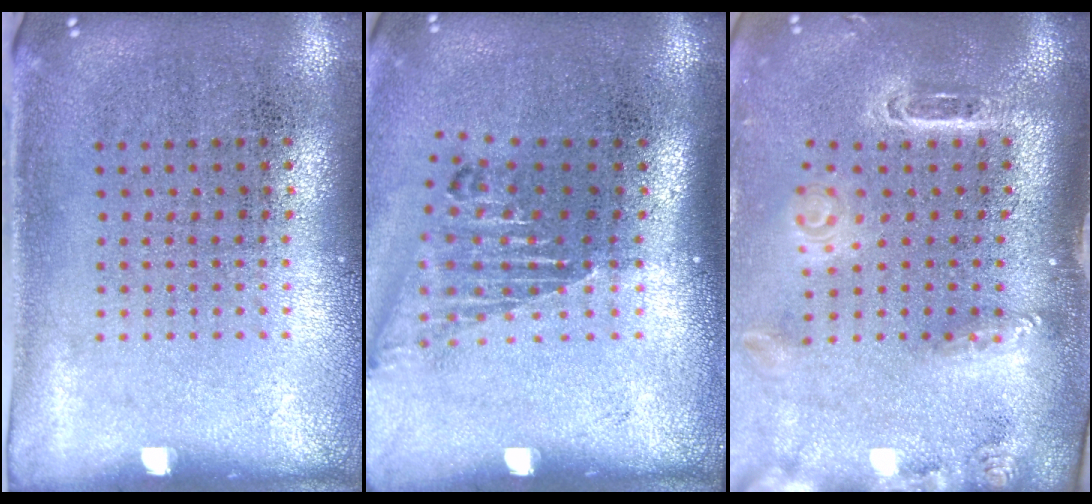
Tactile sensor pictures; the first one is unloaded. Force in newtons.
{"total": 1.6, "press": 1.2, "slide": 1.0}
{"total": 2.9, "press": 2.1, "slide": 2.0}